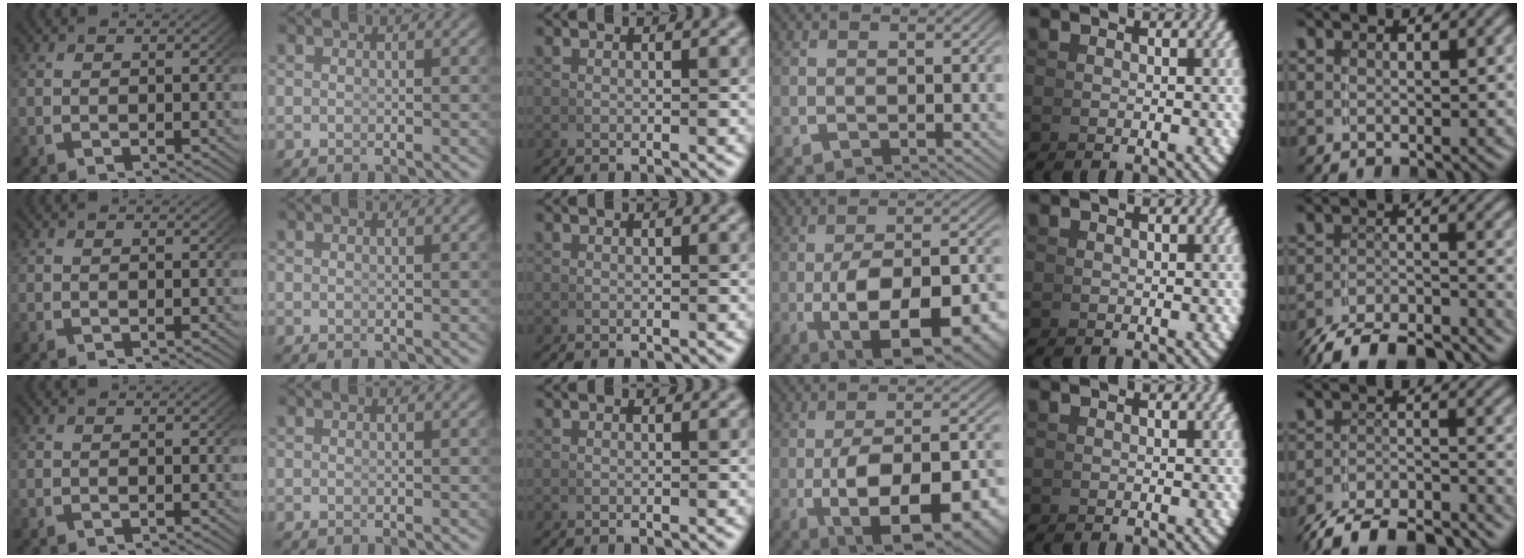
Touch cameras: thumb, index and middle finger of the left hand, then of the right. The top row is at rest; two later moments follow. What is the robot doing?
{"motion": "grasp_and_lifting", "object": "calculator"}